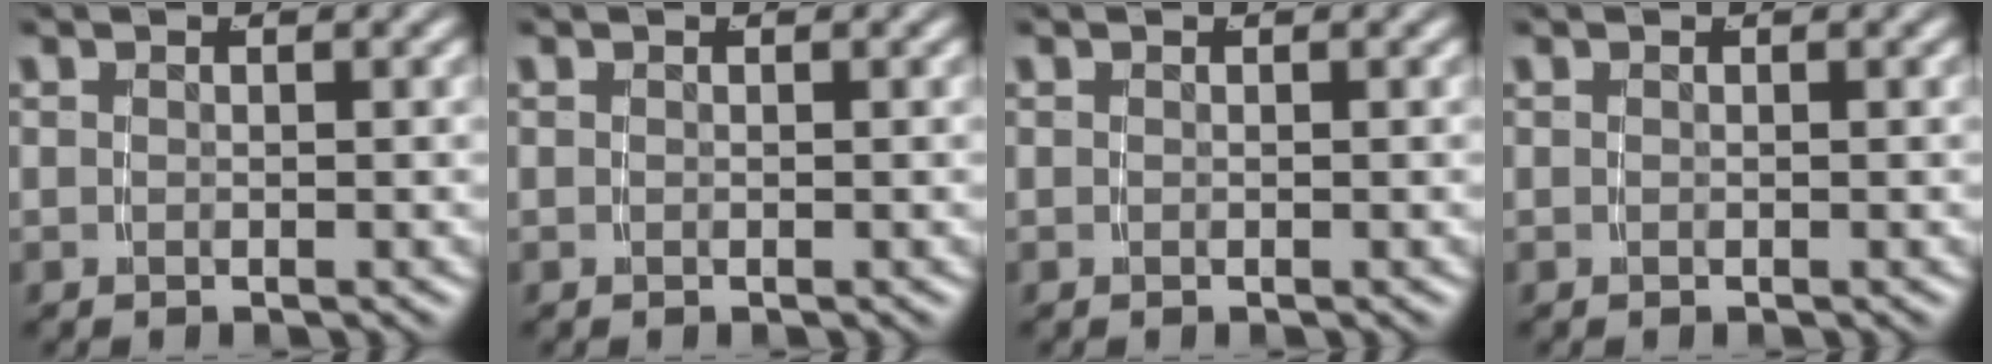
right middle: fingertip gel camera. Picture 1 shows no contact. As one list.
[{"total": 0.0}, {"total": 0.0}, {"total": 0.0}]